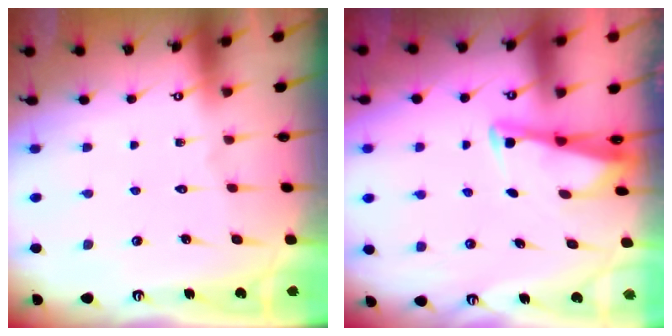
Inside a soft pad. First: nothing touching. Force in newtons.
{"total": 2.9, "press": 2.9, "slide": 0.3}